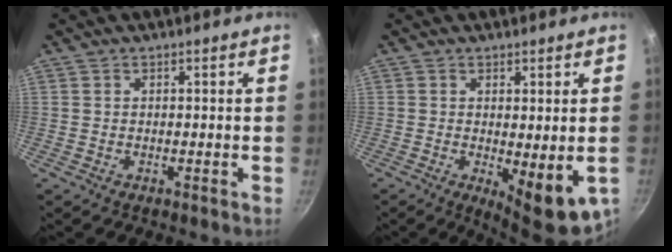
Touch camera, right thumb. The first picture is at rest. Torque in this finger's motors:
{"motor_torque": [-0.25, 0.70, 0.05, -0.02, 0.05]}